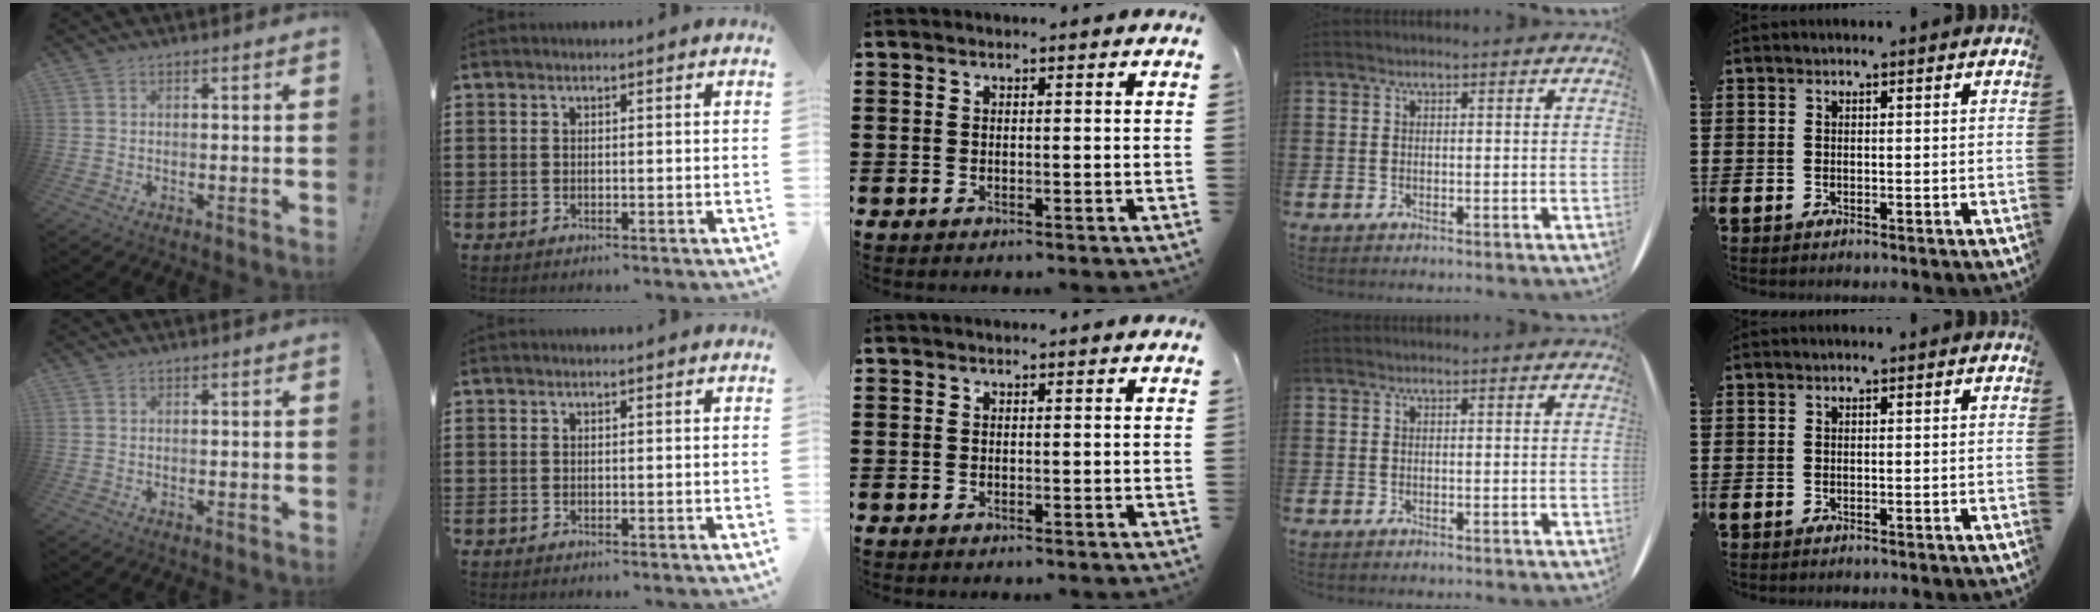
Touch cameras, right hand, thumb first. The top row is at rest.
{}